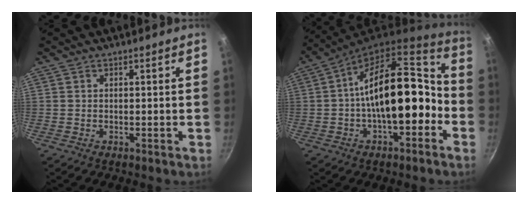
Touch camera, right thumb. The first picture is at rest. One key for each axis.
{"total": 18.4, "fx": -3.1, "fy": 9.3, "fz": 15.5, "tx": -0.191, "ty": 0.065, "tz": -0.052}